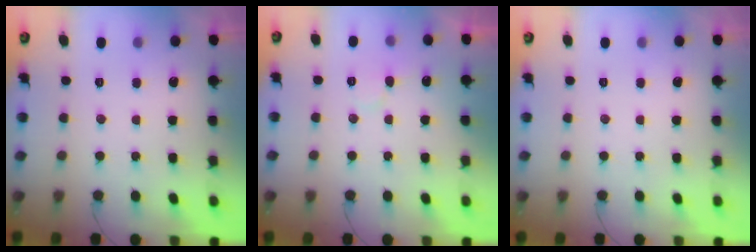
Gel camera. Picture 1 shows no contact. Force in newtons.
{"total": 6.1, "press": 6.1, "slide": 0.6}
{"total": 0.0}